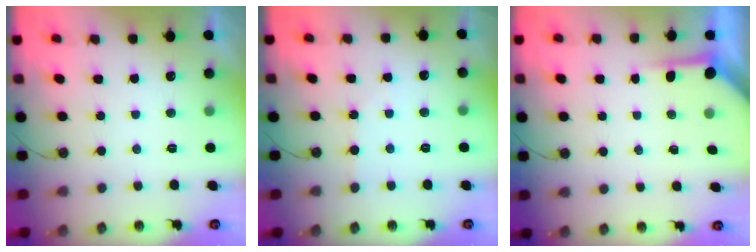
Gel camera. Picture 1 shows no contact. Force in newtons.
{"total": 2.6, "press": 2.6, "slide": 0.3}
{"total": 3.6, "press": 3.6, "slide": 0.5}